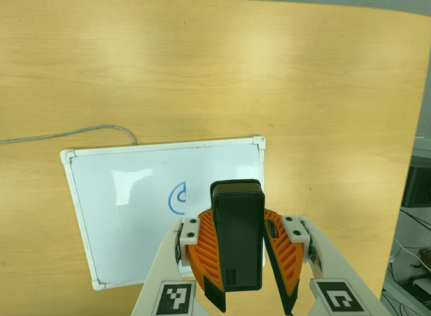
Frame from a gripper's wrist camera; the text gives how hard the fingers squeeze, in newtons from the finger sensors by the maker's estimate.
{"total": 10.7, "left": 10.2, "right": 11.3}